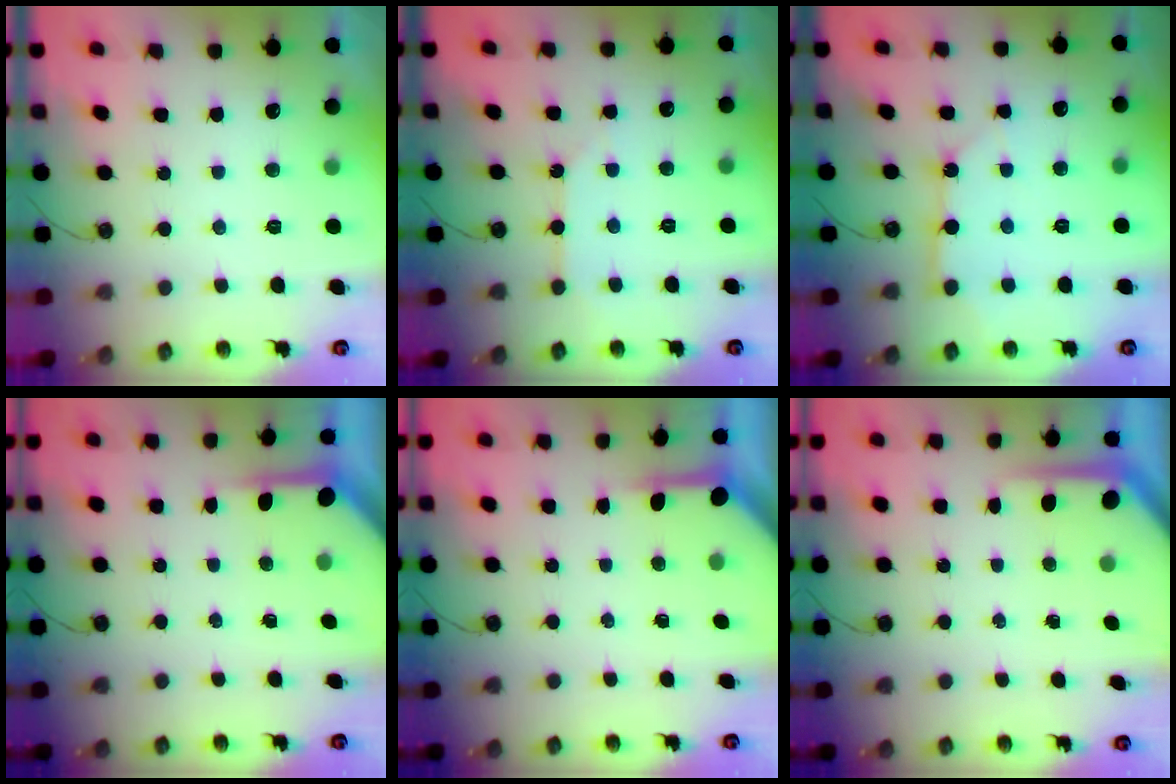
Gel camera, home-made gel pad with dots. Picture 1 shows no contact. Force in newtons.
{"total": 2.5, "press": 2.5, "slide": 0.2}
{"total": 6.1, "press": 6.0, "slide": 0.6}
{"total": 4.6, "press": 4.5, "slide": 0.4}
{"total": 3.9, "press": 3.8, "slide": 0.3}
{"total": 5.5, "press": 5.5, "slide": 0.2}